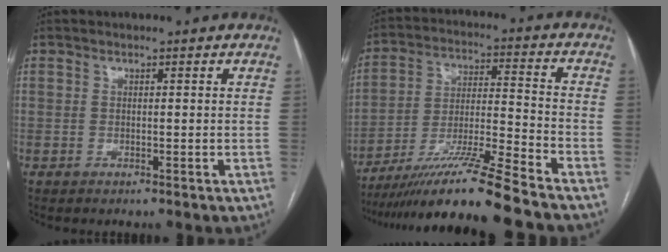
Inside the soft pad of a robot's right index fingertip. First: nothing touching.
{"total": 16.3, "force": [-13.3, -1.4, 9.3], "torque": [-0.179, -0.016, -0.237]}